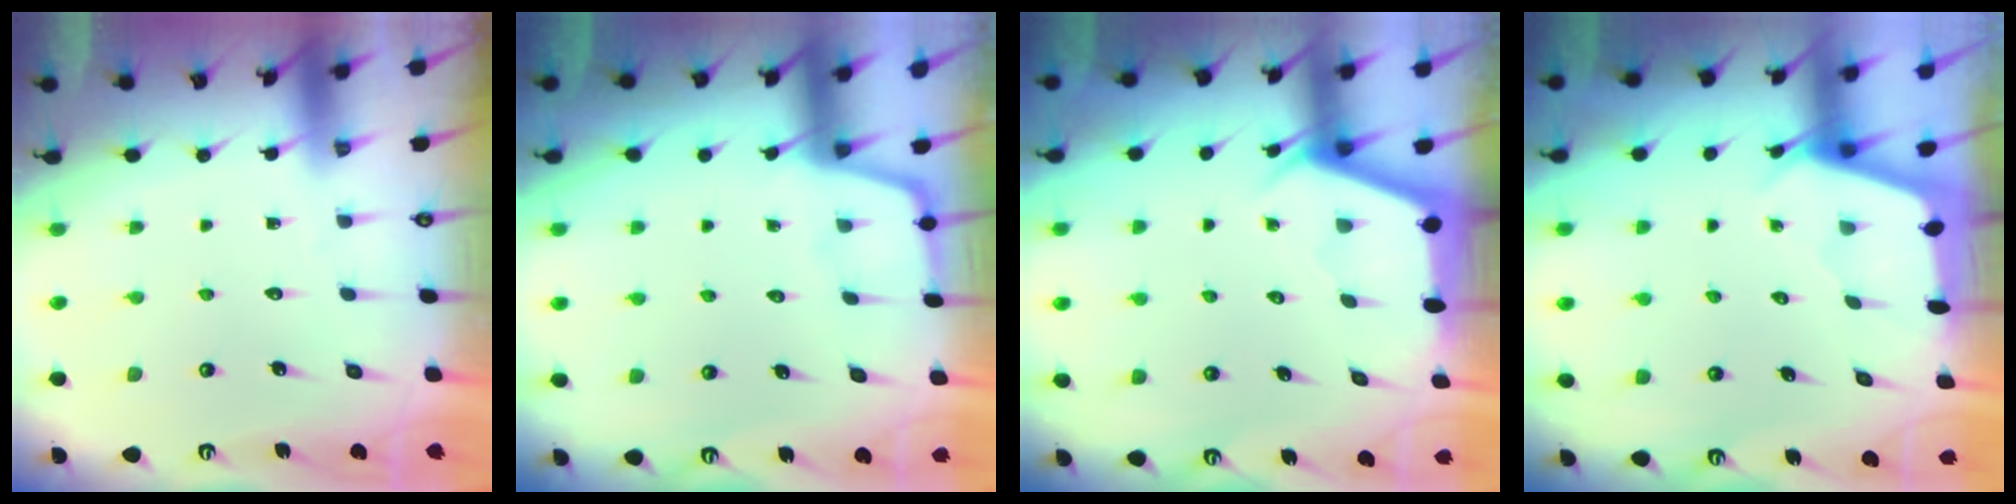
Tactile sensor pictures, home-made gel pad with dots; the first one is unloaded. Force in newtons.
{"total": 1.4, "press": 1.3, "slide": 0.3}
{"total": 2.8, "press": 2.8, "slide": 0.4}
{"total": 2.4, "press": 2.4, "slide": 0.3}